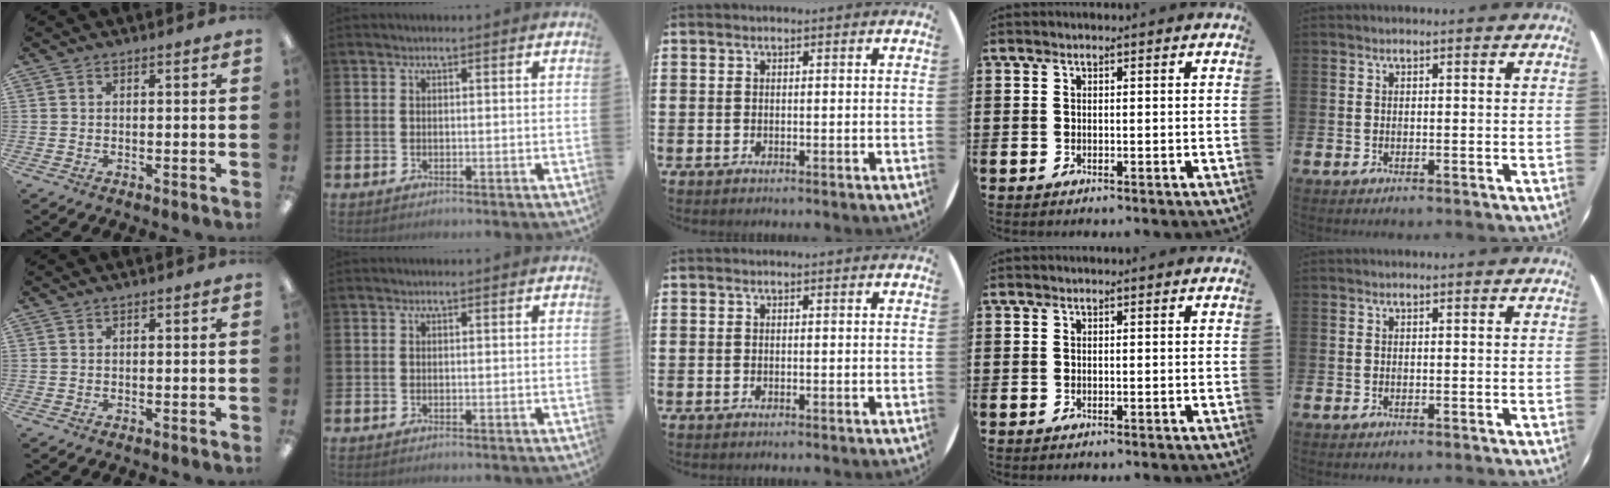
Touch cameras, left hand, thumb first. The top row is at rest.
{}